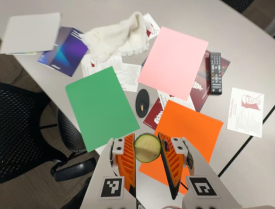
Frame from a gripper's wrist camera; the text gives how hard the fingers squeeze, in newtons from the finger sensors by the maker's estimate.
{"total": 12.4, "left": 13.0, "right": 11.8}